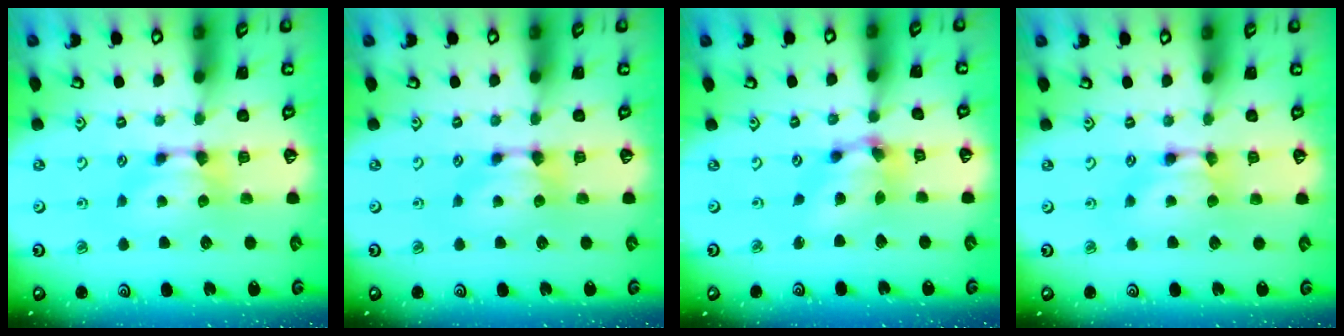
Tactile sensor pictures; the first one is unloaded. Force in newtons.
{"total": 0.0}
{"total": 6.7, "press": 6.3, "slide": 2.2}
{"total": 1.6, "press": 1.6, "slide": 0.1}